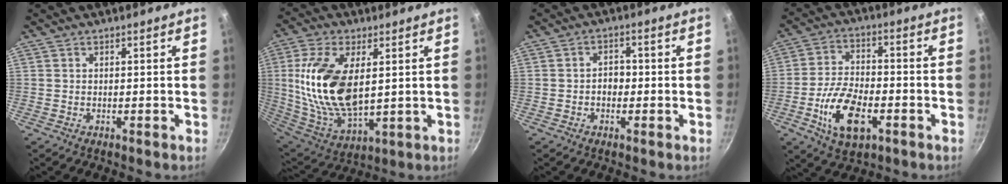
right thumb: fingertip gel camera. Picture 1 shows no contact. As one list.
[{"total": 18.8, "force": [3.0, 9.7, 15.8], "torque": [-0.307, -0.017, 0.066]}, {"total": 3.3, "force": [-0.5, 2.5, 2.1], "torque": [-0.008, 0.013, -0.011]}, {"total": 13.1, "force": [-4.6, 6.9, 10.2], "torque": [-0.182, 0.021, -0.085]}]